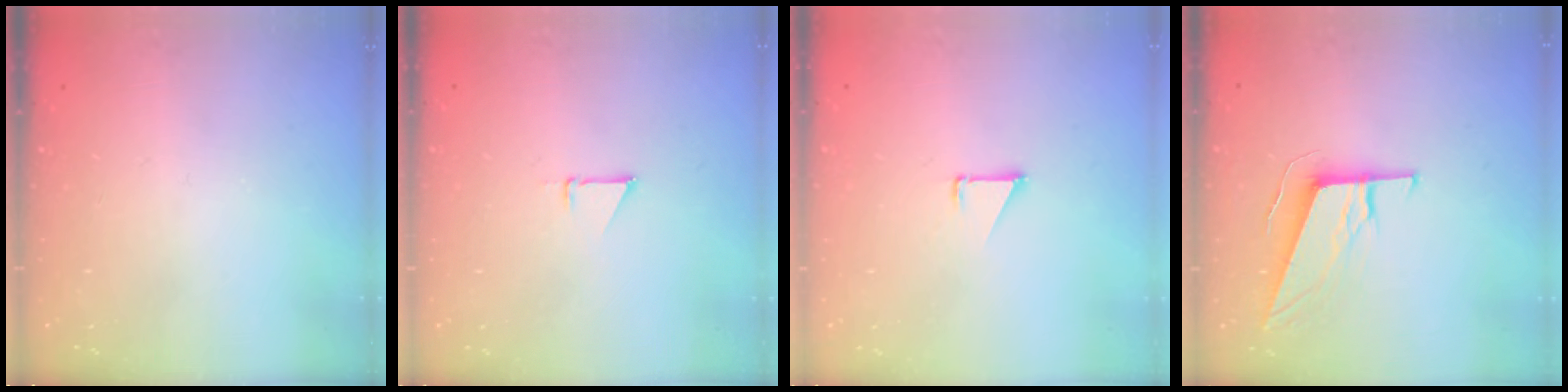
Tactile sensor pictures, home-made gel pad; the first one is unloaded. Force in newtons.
{"total": 1.9, "press": 1.9, "slide": 0.0}
{"total": 1.1, "press": 1.1, "slide": 0.1}
{"total": 11.2, "press": 11.0, "slide": 2.4}